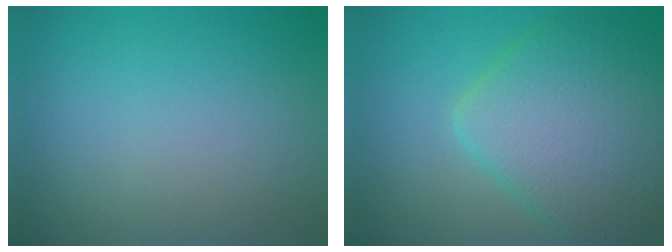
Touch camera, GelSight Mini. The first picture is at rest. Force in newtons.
{"total": 7.8, "press": 7.8, "slide": 0.2}